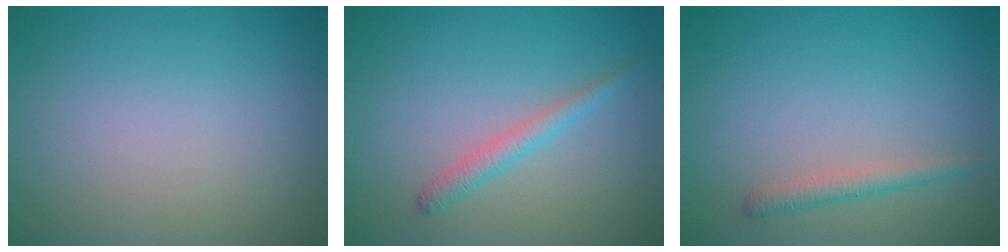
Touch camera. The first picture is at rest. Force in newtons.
{"total": 1.7, "press": 1.7, "slide": 0.1}
{"total": 1.5, "press": 1.5, "slide": 0.1}